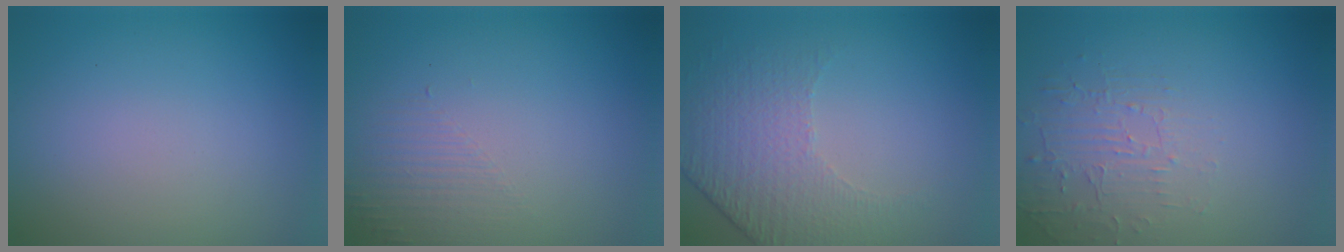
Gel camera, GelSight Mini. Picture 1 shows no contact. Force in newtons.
{"total": 1.4, "press": 0.2, "slide": 1.4}
{"total": 4.7, "press": 3.2, "slide": 3.4}
{"total": 1.9, "press": 0.8, "slide": 1.7}